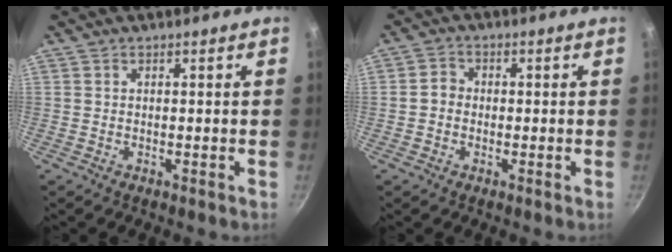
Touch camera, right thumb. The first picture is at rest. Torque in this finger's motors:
{"motor_torque": [-0.05, -0.14, -0.31, -0.20, -0.04]}